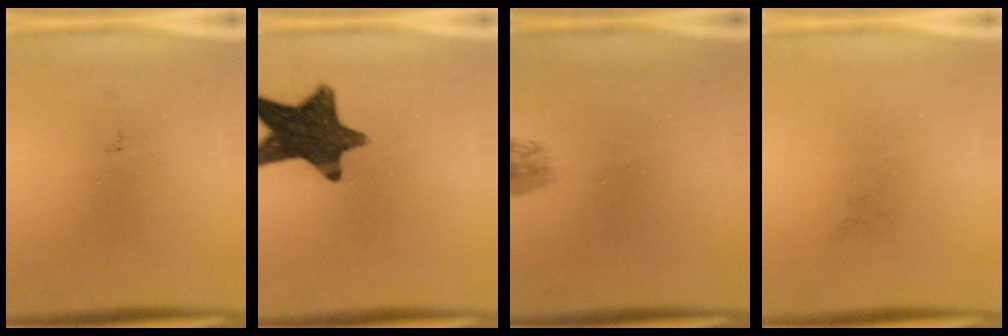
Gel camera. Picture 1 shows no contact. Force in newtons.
{"total": 14.3}
{"total": 1.6}
{"total": 0.0}